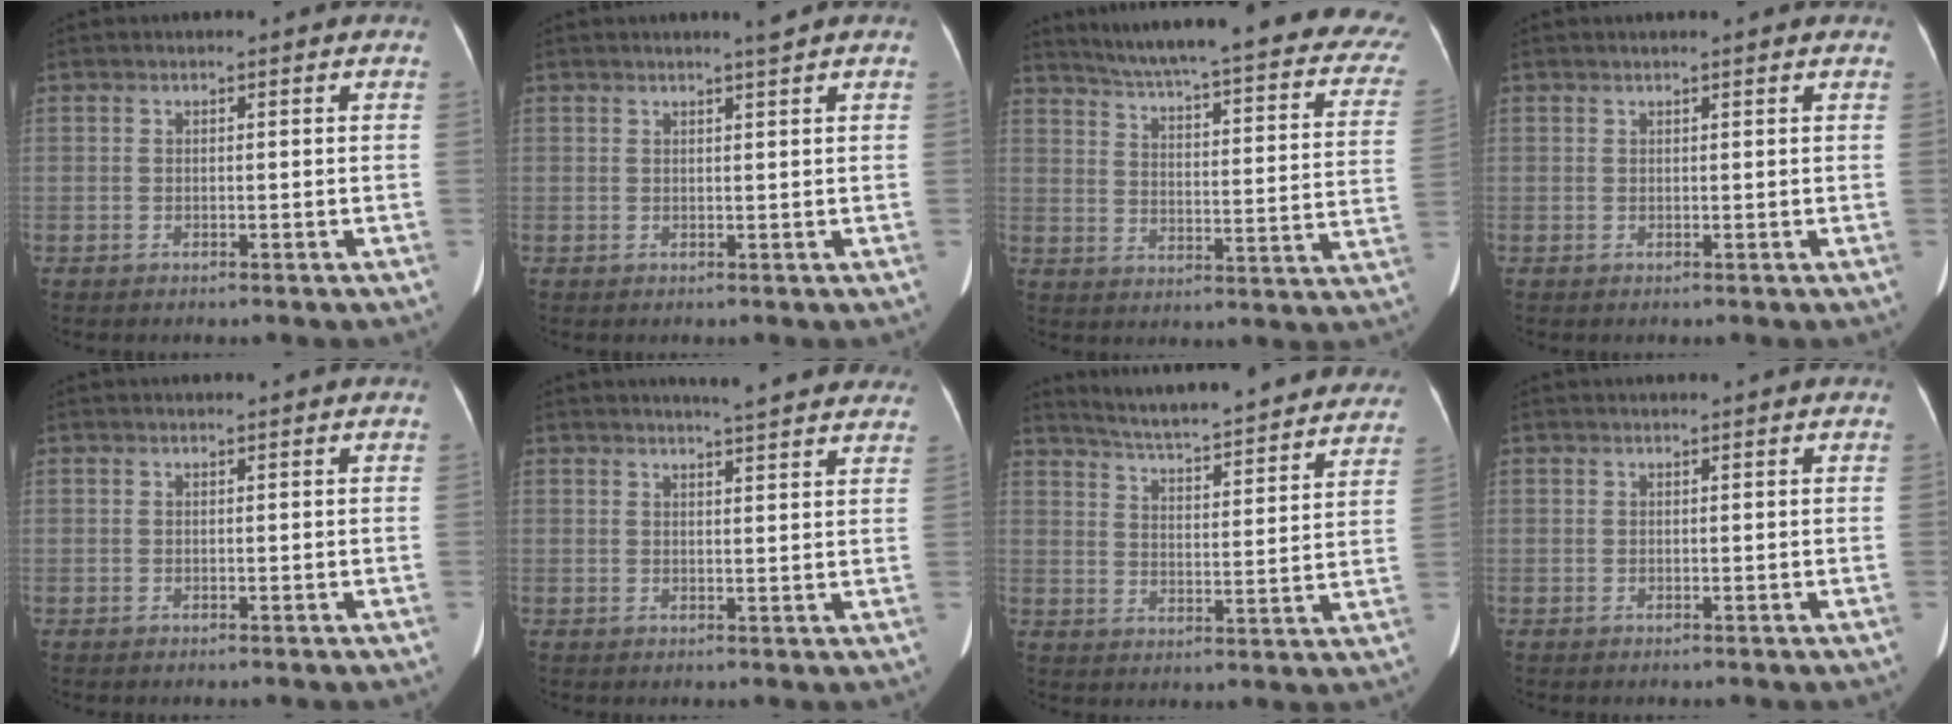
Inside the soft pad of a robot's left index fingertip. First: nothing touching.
{"total": 1.2, "force": [0.9, -0.6, 0.5], "torque": [-0.019, -0.010, 0.021]}
{"total": 29.4, "force": [24.4, 4.6, 15.8], "torque": [-0.211, -0.050, 0.287]}
{"total": 3.0, "force": [2.6, 0.3, 1.4], "torque": [-0.017, 0.026, 0.029]}
{"total": 1.3, "force": [1.2, -0.2, 0.4], "torque": [-0.009, 0.013, 0.021]}
{"total": 10.7, "force": [9.8, 0.9, 4.1], "torque": [-0.042, -0.002, 0.101]}
{"total": 27.8, "force": [25.5, 3.8, 10.4], "torque": [-0.162, -0.044, 0.320]}
{"total": 1.8, "force": [1.7, -0.3, 0.5], "torque": [-0.007, 0.016, 0.026]}